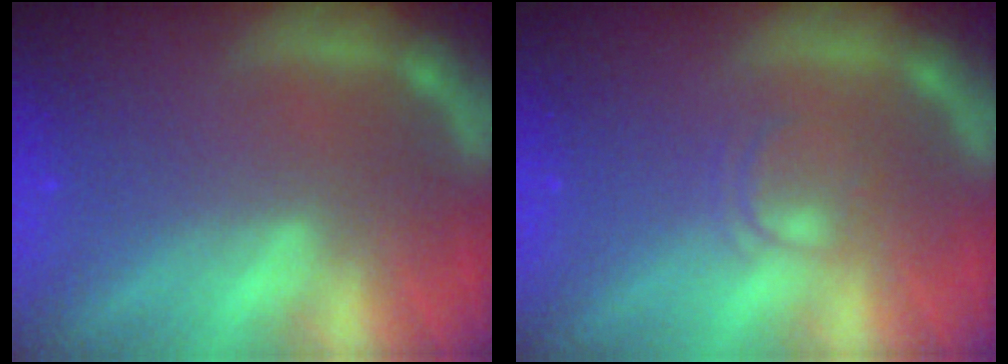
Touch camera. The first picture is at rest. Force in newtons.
{"total": 2.0}